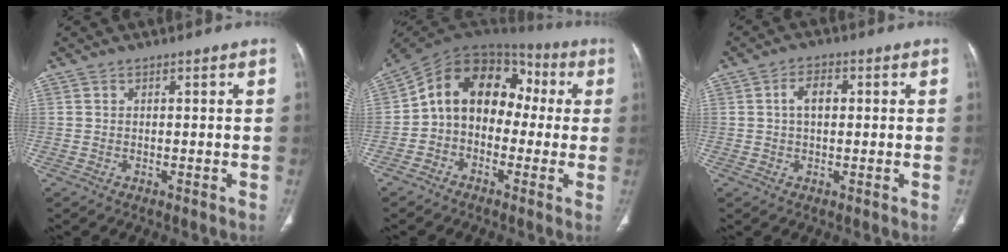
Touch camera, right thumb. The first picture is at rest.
{"total": 14.9, "force": [0.1, 11.1, 9.9], "torque": [-0.118, 0.057, -0.016]}
{"total": 4.2, "force": [0.6, 2.4, 3.3], "torque": [-0.058, 0.010, 0.009]}